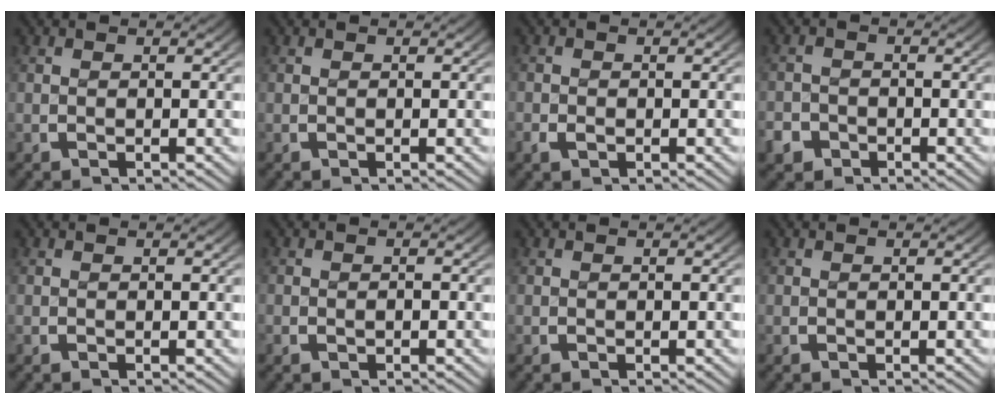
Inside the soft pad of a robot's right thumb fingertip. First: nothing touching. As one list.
[{"total": 0.0}, {"total": 0.9, "force": [-0.6, 0.6, 0.0], "torque": [-0.007, -0.009, -0.011]}, {"total": 3.1, "force": [-2.4, 2.0, -0.4], "torque": [0.001, -0.019, -0.041]}, {"total": 0.0}, {"total": 0.8, "force": [-0.4, 0.7, 0.2], "torque": [-0.008, -0.007, -0.007]}, {"total": 0.0}, {"total": 0.0}]